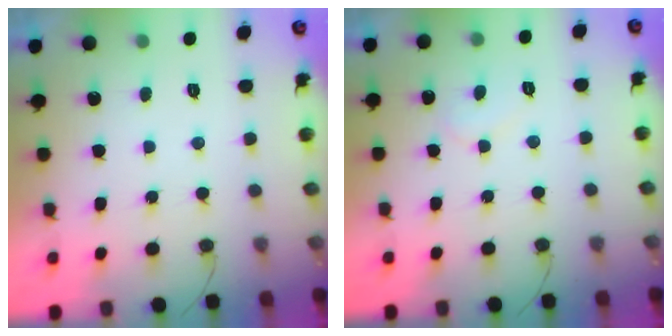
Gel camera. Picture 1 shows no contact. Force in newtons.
{"total": 5.9, "press": 5.9, "slide": 0.4}